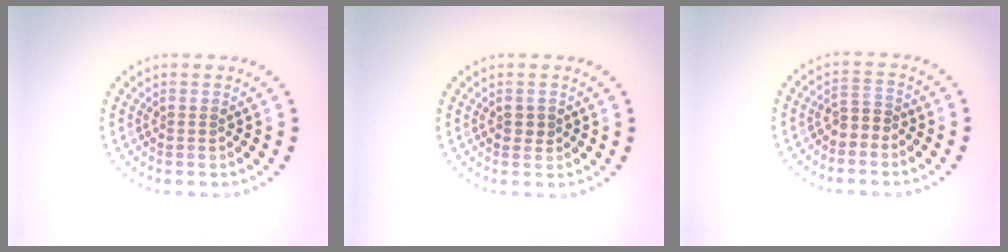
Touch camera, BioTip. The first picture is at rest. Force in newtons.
{"total": 1.2, "press": 1.2, "slide": 0.1}
{"total": 1.6, "press": 1.4, "slide": 0.9}